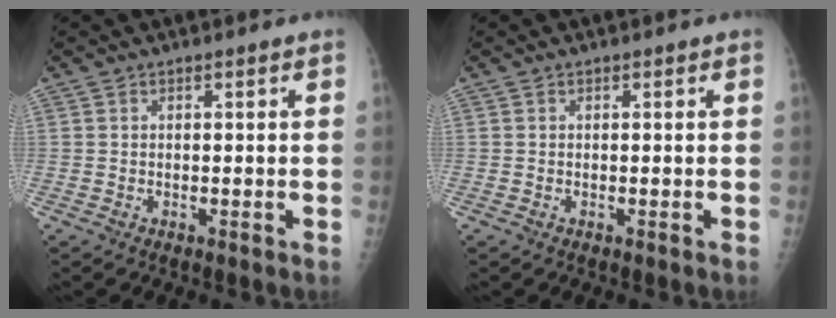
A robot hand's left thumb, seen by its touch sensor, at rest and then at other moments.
{"total": 0.0}